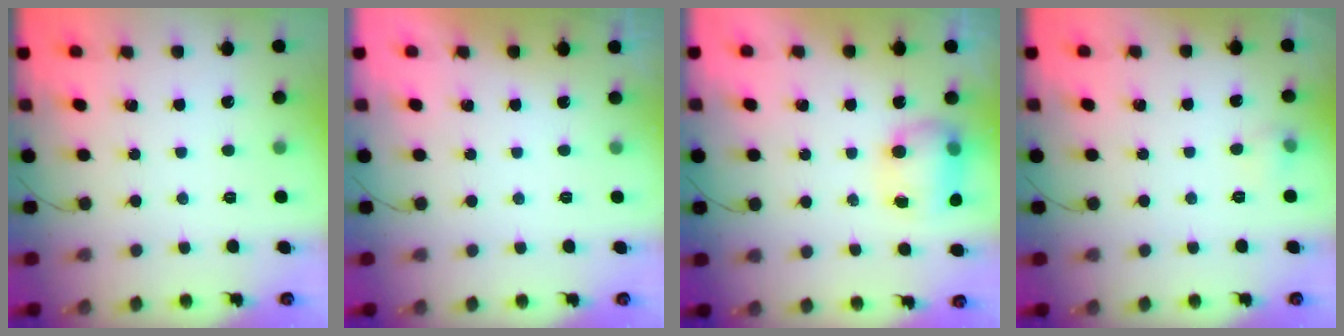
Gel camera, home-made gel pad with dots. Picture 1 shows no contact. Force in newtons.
{"total": 0.0}
{"total": 8.0, "press": 8.0, "slide": 0.5}
{"total": 4.0, "press": 3.7, "slide": 1.4}